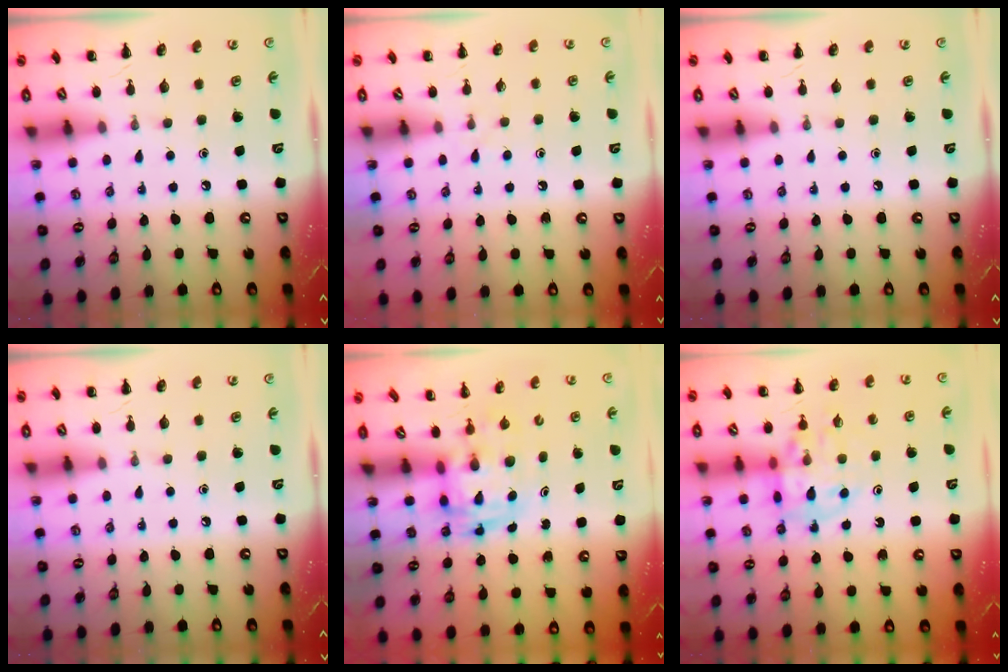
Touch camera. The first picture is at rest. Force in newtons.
{"total": 3.4, "press": 3.2, "slide": 1.2}
{"total": 0.0}
{"total": 0.0}
{"total": 2.8, "press": 2.7, "slide": 0.6}
{"total": 12.3, "press": 12.0, "slide": 2.9}